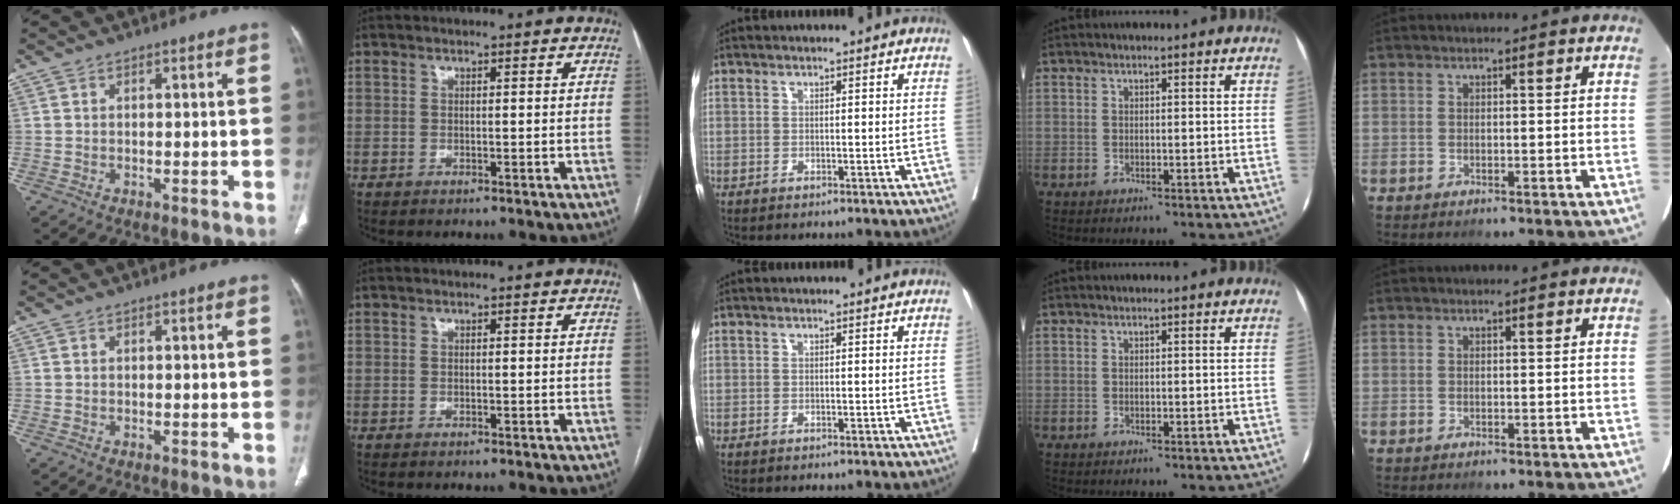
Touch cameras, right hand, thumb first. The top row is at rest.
{}